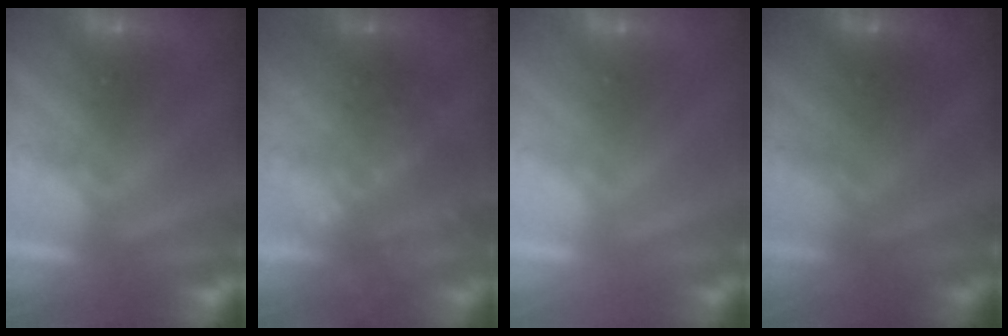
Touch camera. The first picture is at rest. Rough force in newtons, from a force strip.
{"total": 7.0}
{"total": 3.1}
{"total": 1.9}